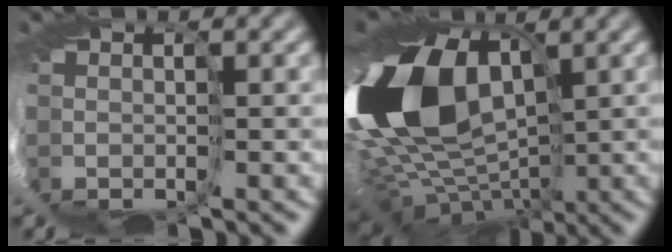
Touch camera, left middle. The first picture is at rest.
{"total": 15.7, "force": [1.9, 10.4, 11.5], "torque": [-0.251, -0.021, 0.040]}